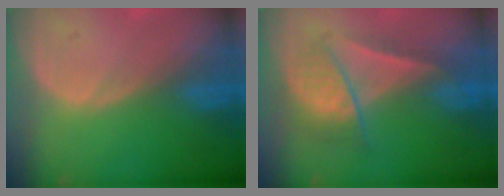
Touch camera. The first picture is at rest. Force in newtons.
{"total": 6.6, "press": 6.5, "slide": 1.2}